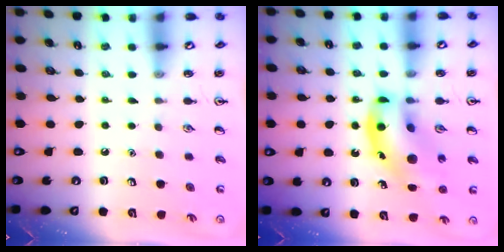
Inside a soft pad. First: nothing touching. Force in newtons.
{"total": 14.5, "press": 14.0, "slide": 3.6}